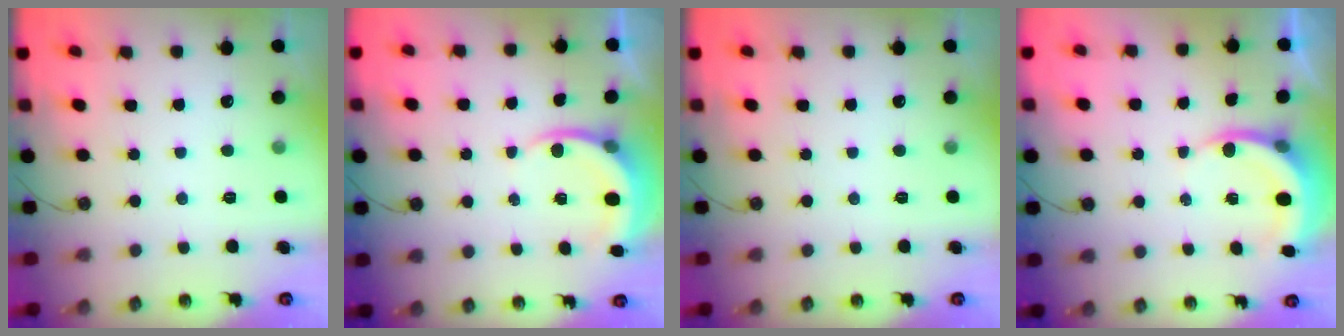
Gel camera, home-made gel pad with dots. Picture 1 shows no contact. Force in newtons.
{"total": 6.3, "press": 6.3, "slide": 0.6}
{"total": 0.0}
{"total": 4.6, "press": 4.6, "slide": 0.4}